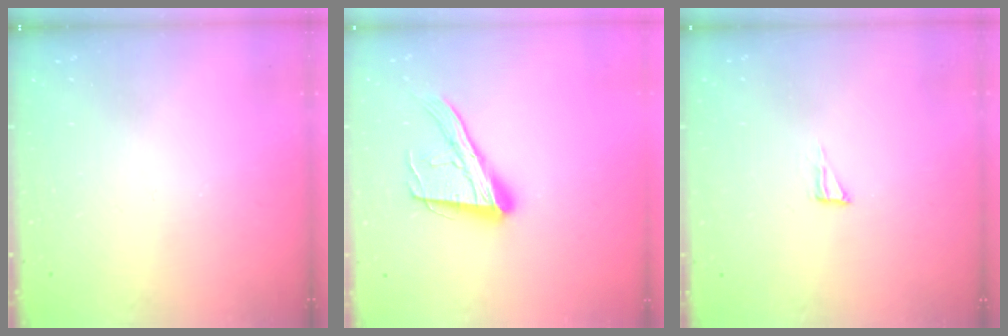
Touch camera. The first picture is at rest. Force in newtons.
{"total": 16.3, "press": 16.2, "slide": 1.4}
{"total": 2.9, "press": 2.9, "slide": 0.2}